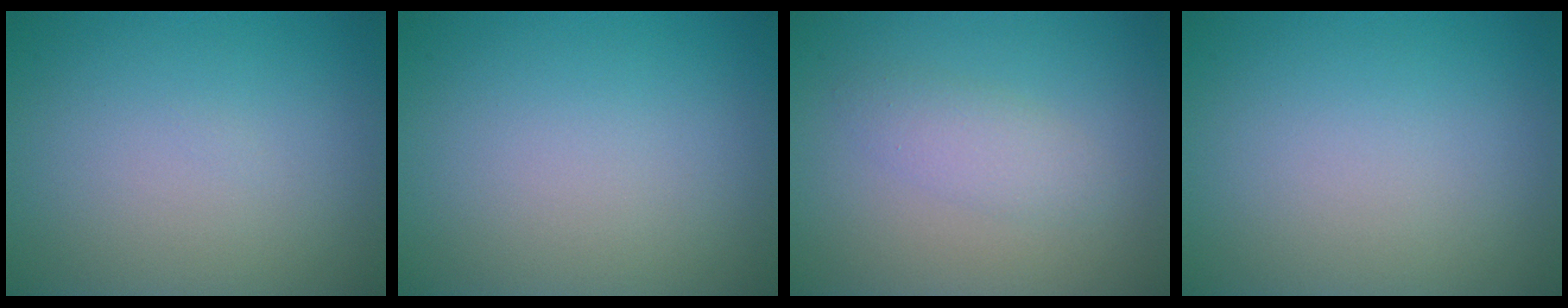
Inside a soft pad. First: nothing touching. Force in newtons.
{"total": 0.0}
{"total": 2.1, "press": 2.1, "slide": 0.1}
{"total": 0.0}